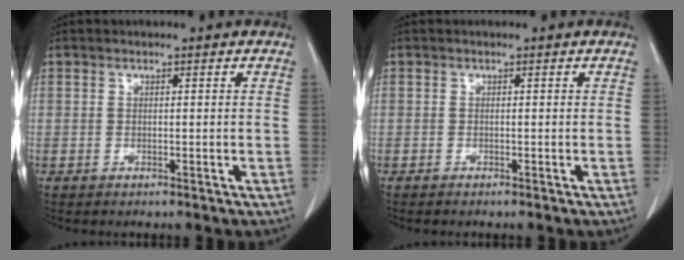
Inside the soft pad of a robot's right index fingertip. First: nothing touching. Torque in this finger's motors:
{"motor_torque": [-0.01, 0.00, -0.01, 0.01]}